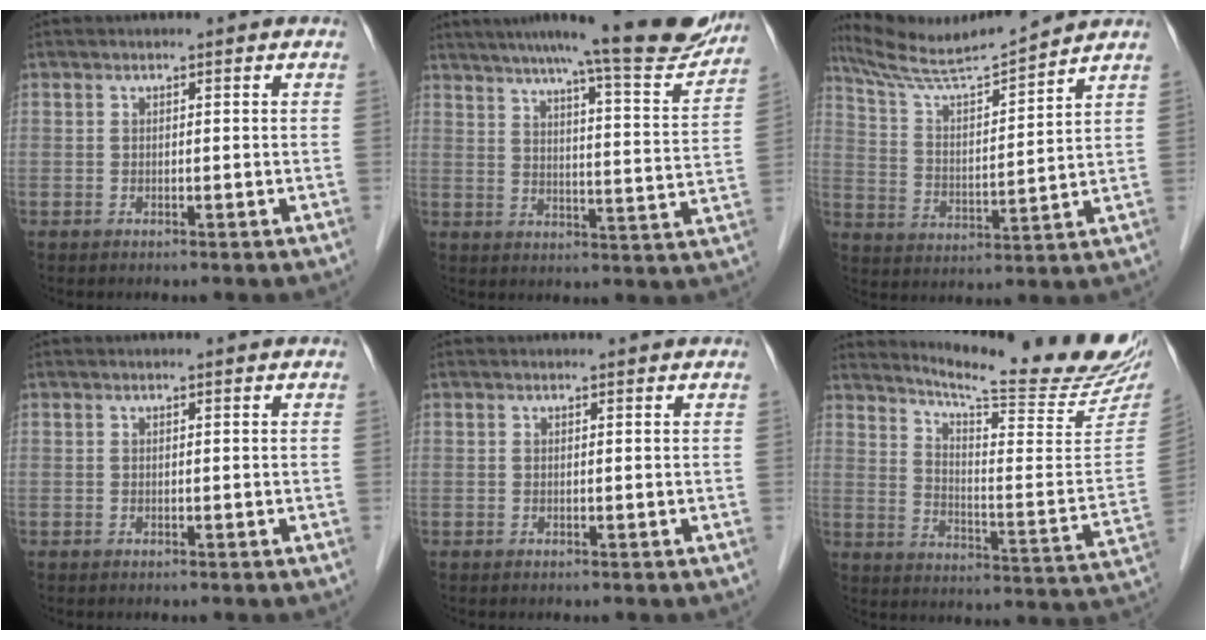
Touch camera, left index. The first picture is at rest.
{"total": 20.1, "force": [17.6, 1.1, 9.6], "torque": [-0.133, -0.034, 0.225]}
{"total": 11.9, "force": [11.2, -1.3, 3.9], "torque": [-0.078, 0.004, 0.200]}
{"total": 0.6, "force": [0.5, 0.0, 0.2], "torque": [-0.011, 0.004, 0.007]}
{"total": 0.9, "force": [0.9, 0.0, 0.0], "torque": [-0.010, -0.002, 0.007]}
{"total": 21.4, "force": [19.9, 0.0, 7.9], "torque": [-0.127, -0.106, 0.256]}